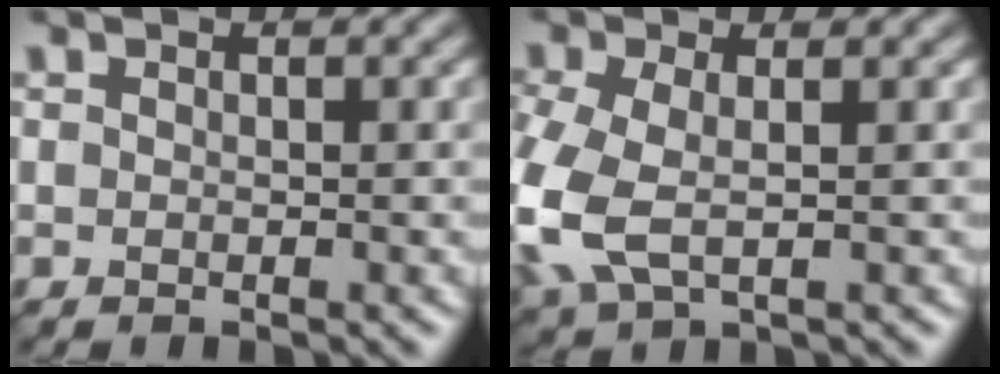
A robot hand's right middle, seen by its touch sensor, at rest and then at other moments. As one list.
[{"total": 6.3, "force": [-1.1, 3.7, 5.0], "torque": [-0.144, -0.008, -0.026]}]